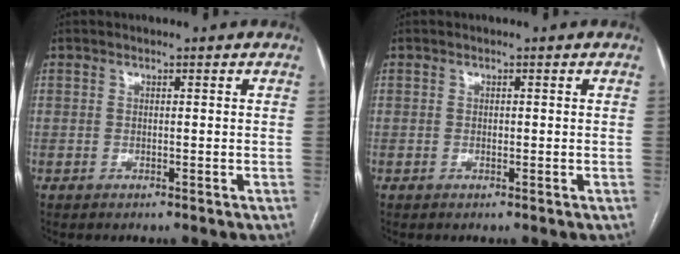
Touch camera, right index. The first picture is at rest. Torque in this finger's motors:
{"motor_torque": [0.19, -0.05, 0.07, 0.02]}